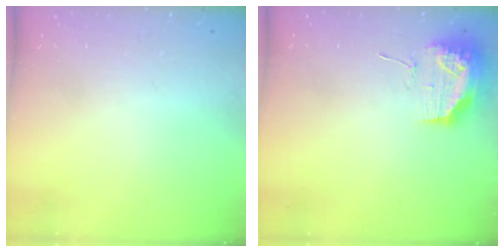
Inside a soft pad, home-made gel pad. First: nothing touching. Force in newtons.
{"total": 11.7, "press": 11.6, "slide": 1.0}